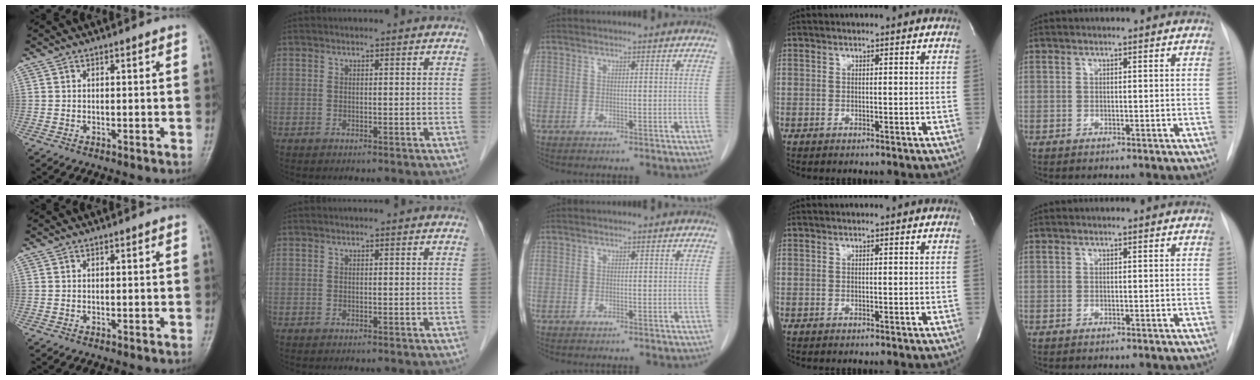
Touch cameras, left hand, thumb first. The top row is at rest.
{}